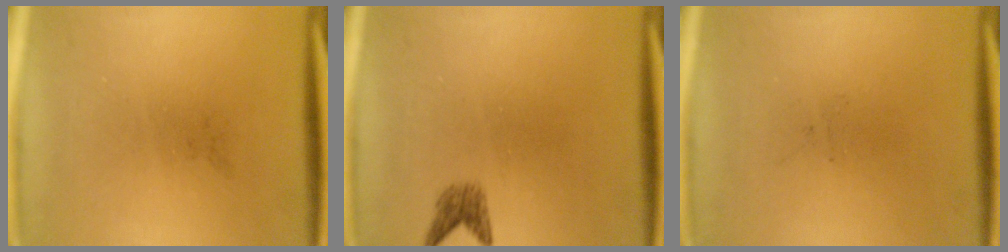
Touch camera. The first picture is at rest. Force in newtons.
{"total": 1.8}
{"total": 0.0}